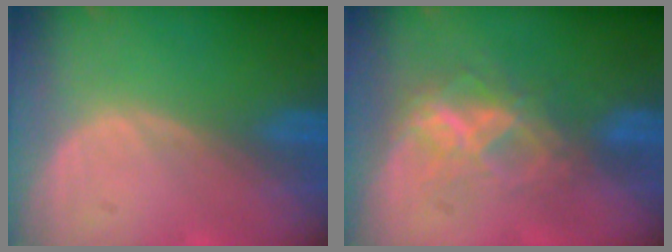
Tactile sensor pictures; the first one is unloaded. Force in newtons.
{"total": 7.1, "press": 6.2, "slide": 3.6}